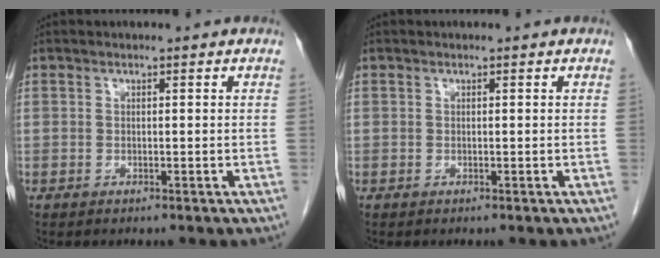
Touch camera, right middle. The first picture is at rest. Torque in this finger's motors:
{"motor_torque": [0.01, 0.00, 0.00, 0.01]}